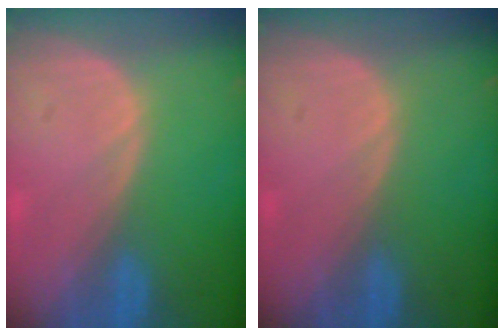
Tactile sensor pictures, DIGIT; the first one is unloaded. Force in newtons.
{"total": 0.0}